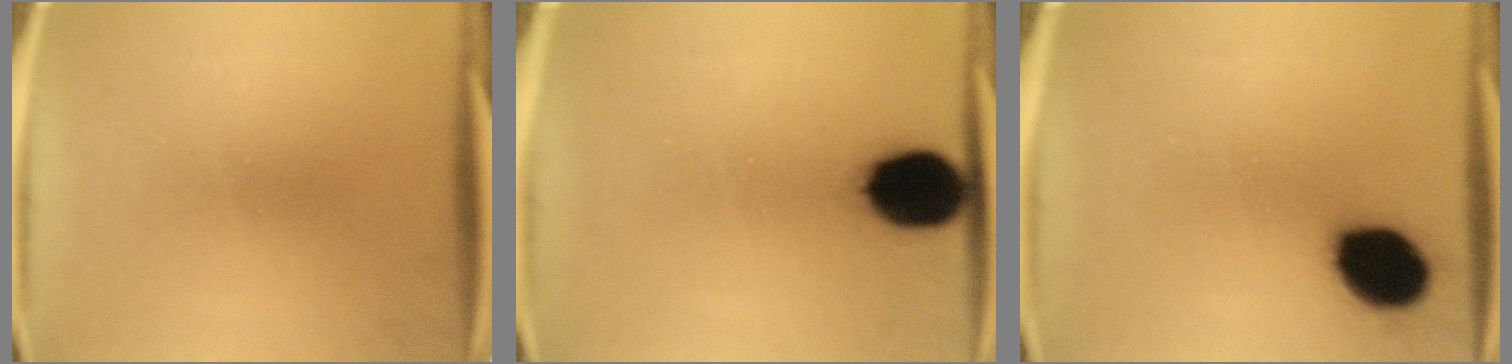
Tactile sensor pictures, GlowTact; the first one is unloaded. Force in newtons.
{"total": 13.9}
{"total": 13.7}